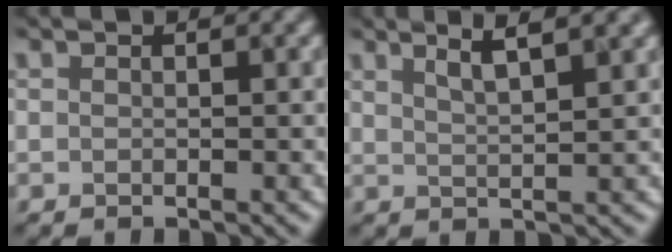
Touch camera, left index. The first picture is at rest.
{"total": 3.6, "force": [2.1, 0.4, 2.9], "torque": [-0.045, 0.011, 0.050]}